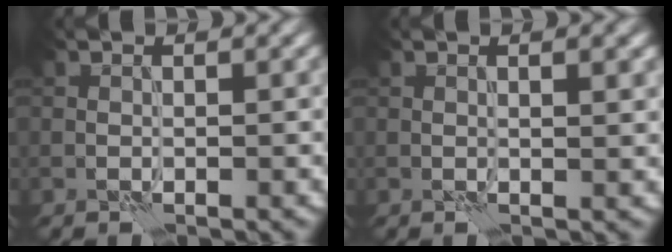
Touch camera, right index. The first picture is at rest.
{"total": 2.0, "force": [0.9, 0.5, 1.7], "torque": [-0.019, -0.001, 0.007]}